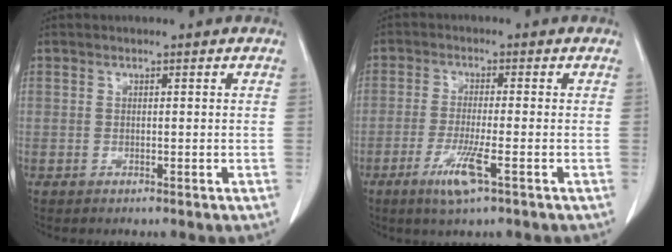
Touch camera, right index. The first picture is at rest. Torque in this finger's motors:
{"motor_torque": [0.16, -0.07, 0.08, 0.03]}